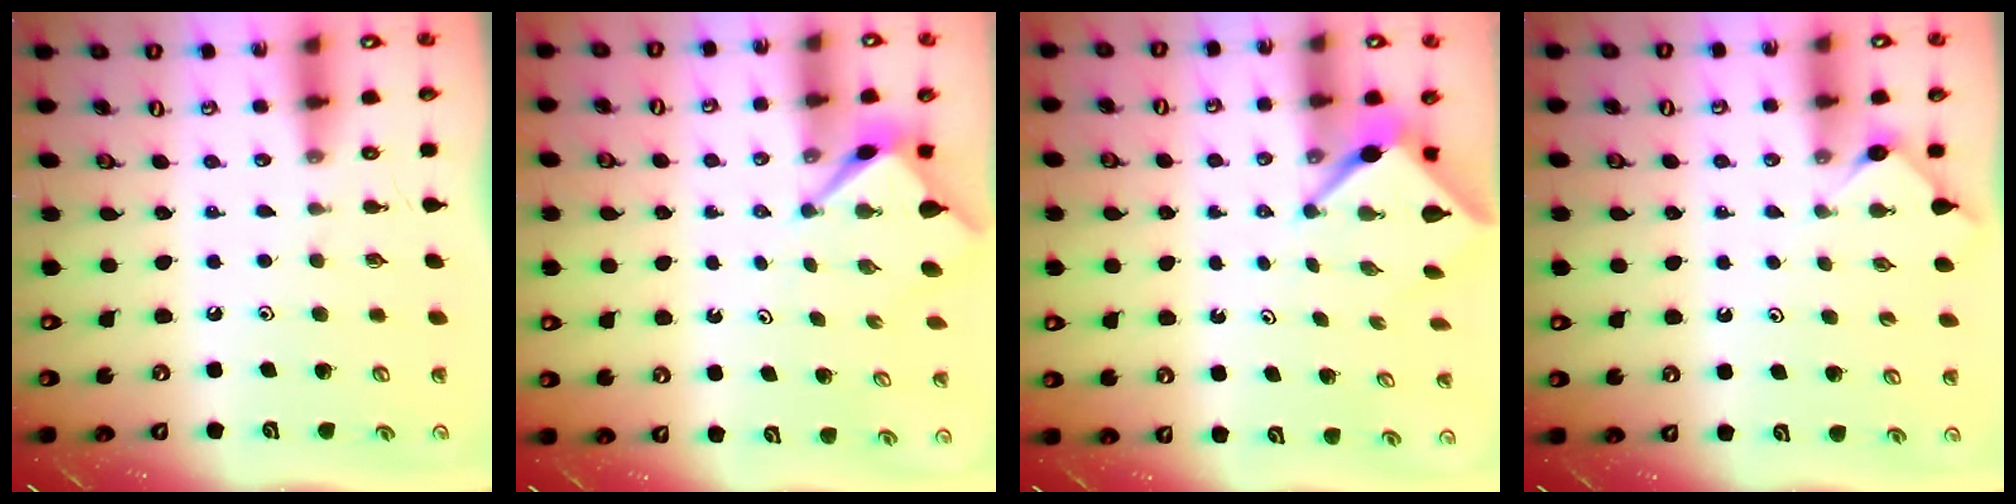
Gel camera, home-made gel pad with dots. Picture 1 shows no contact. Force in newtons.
{"total": 3.0, "press": 3.0, "slide": 0.2}
{"total": 3.5, "press": 3.5, "slide": 0.2}
{"total": 3.0, "press": 2.9, "slide": 0.4}